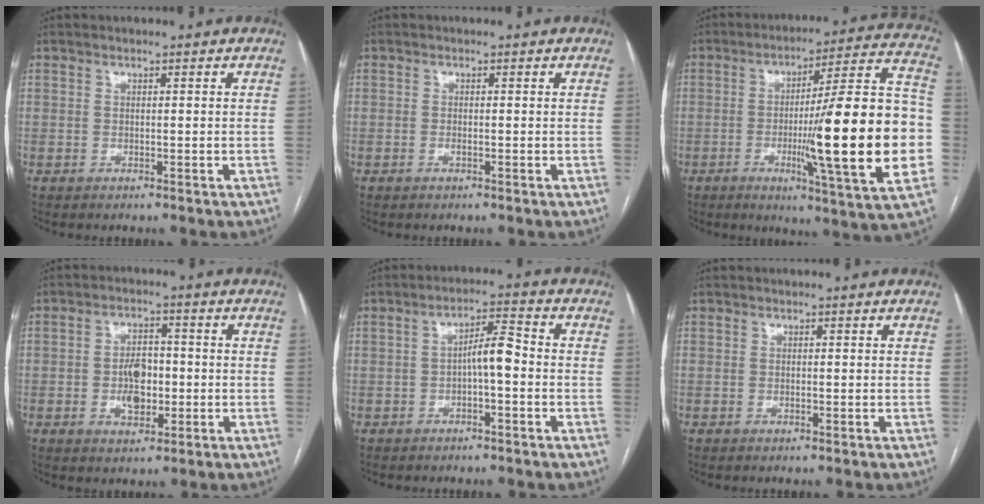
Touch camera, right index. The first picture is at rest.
{"total": 0.6, "force": [-0.2, 0.1, 0.5], "torque": [-0.011, 0.000, -0.004]}
{"total": 24.0, "force": [-4.1, 0.7, 23.7], "torque": [-0.296, 0.003, -0.065]}
{"total": 5.7, "force": [-1.0, 3.4, 4.5], "torque": [-0.080, 0.007, -0.013]}
{"total": 4.8, "force": [-0.8, 1.0, 4.6], "torque": [-0.074, 0.018, -0.012]}
{"total": 0.0}